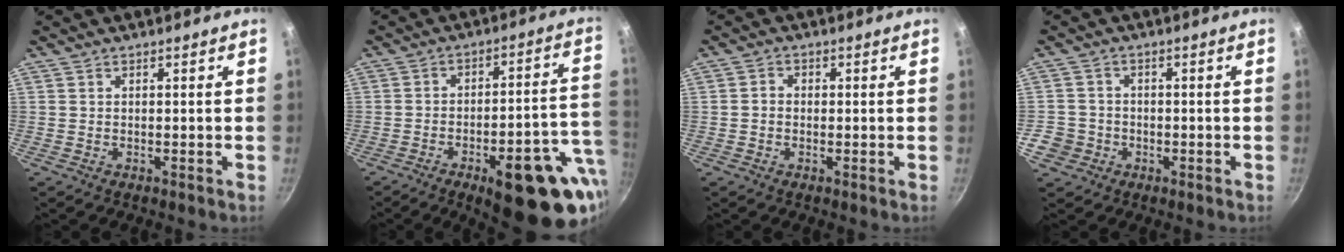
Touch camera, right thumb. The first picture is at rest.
{"total": 22.7, "force": [-8.3, 7.8, 19.6], "torque": [-0.206, 0.021, -0.107]}
{"total": 1.9, "force": [-0.2, 1.6, 1.0], "torque": [-0.017, 0.008, -0.008]}
{"total": 6.1, "force": [-2.1, 5.5, 1.5], "torque": [-0.017, 0.026, -0.036]}